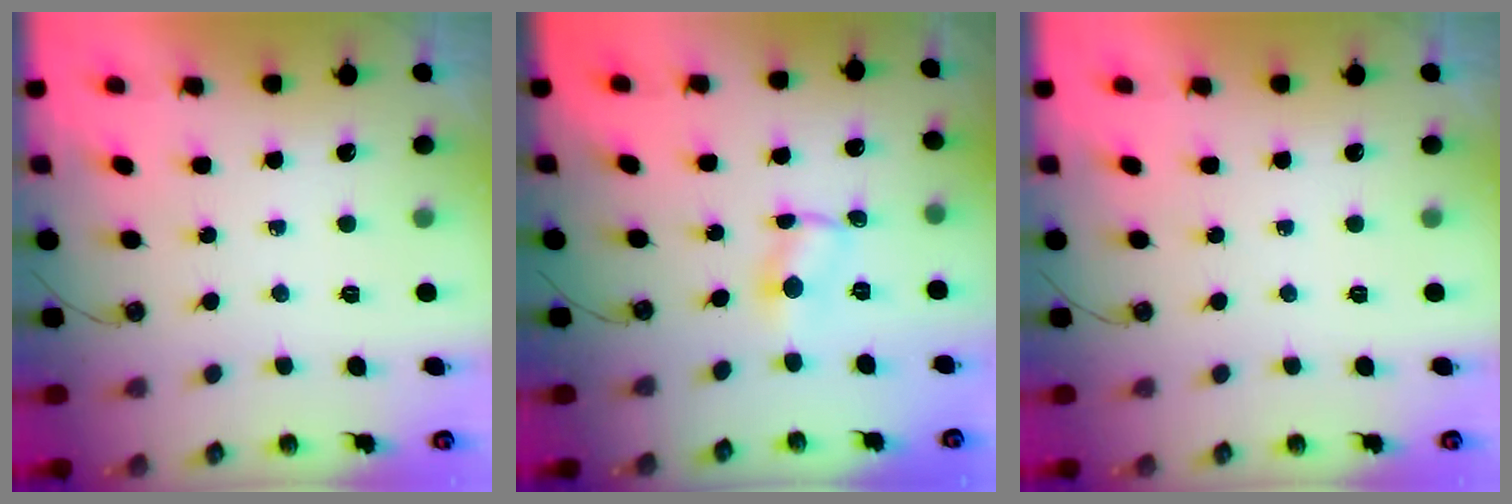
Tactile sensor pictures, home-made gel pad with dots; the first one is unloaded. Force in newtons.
{"total": 1.9, "press": 1.9, "slide": 0.2}
{"total": 0.0}